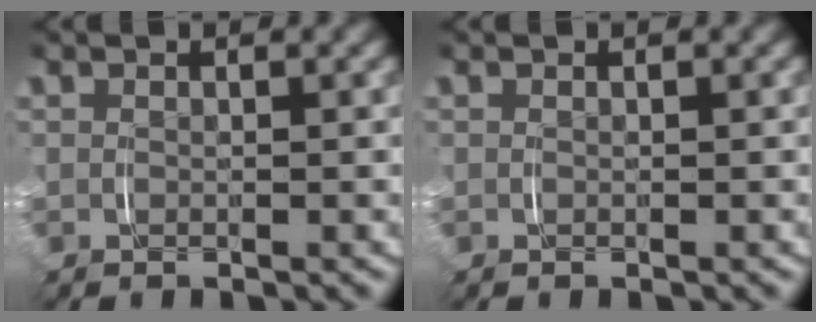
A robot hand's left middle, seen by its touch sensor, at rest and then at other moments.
{"total": 0.0}